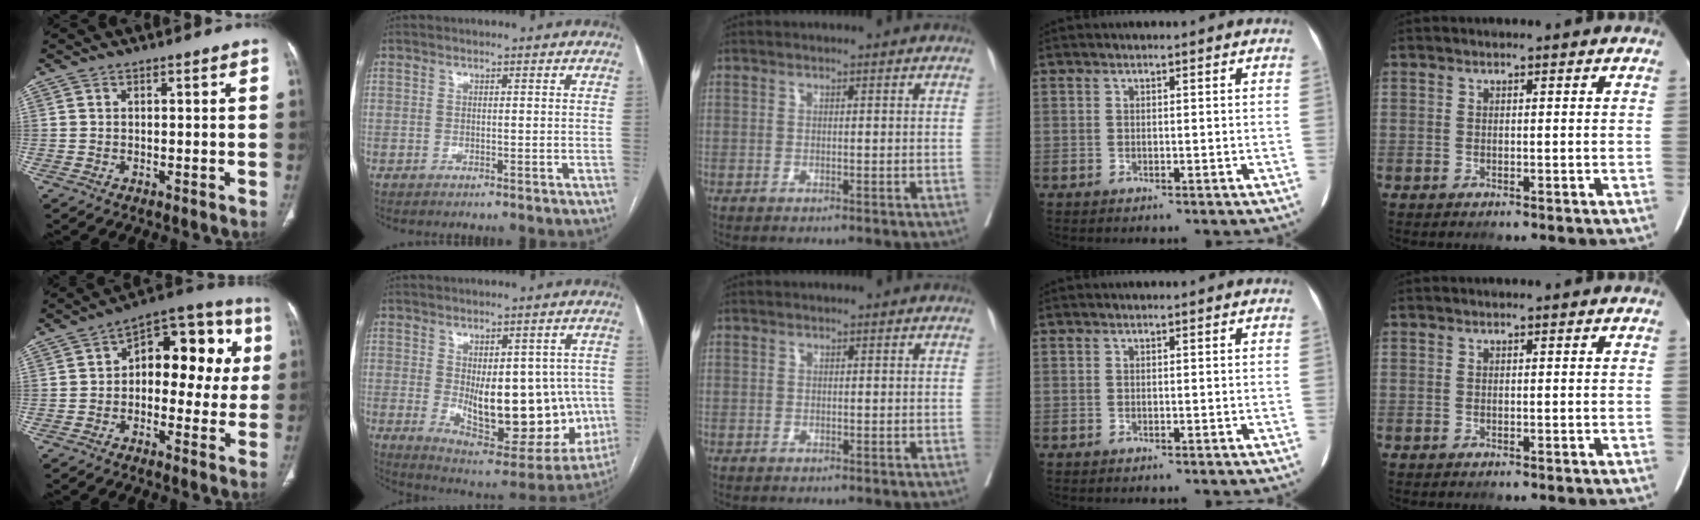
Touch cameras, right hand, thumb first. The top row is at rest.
{"thumb": {"total": 16.6, "force": [2.2, 9.8, 13.2], "torque": [-0.119, 0.039, 0.024]}, "index": {"total": 18.8, "force": [-1.6, 8.7, 16.6], "torque": [-0.230, -0.004, 0.005]}}